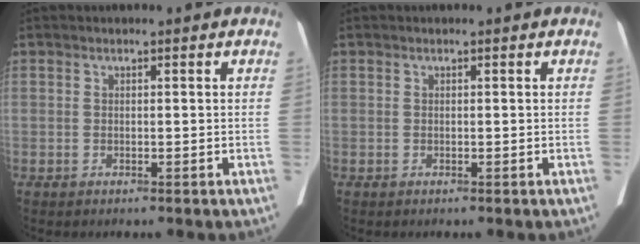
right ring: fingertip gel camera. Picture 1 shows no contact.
{"total": 0.0}